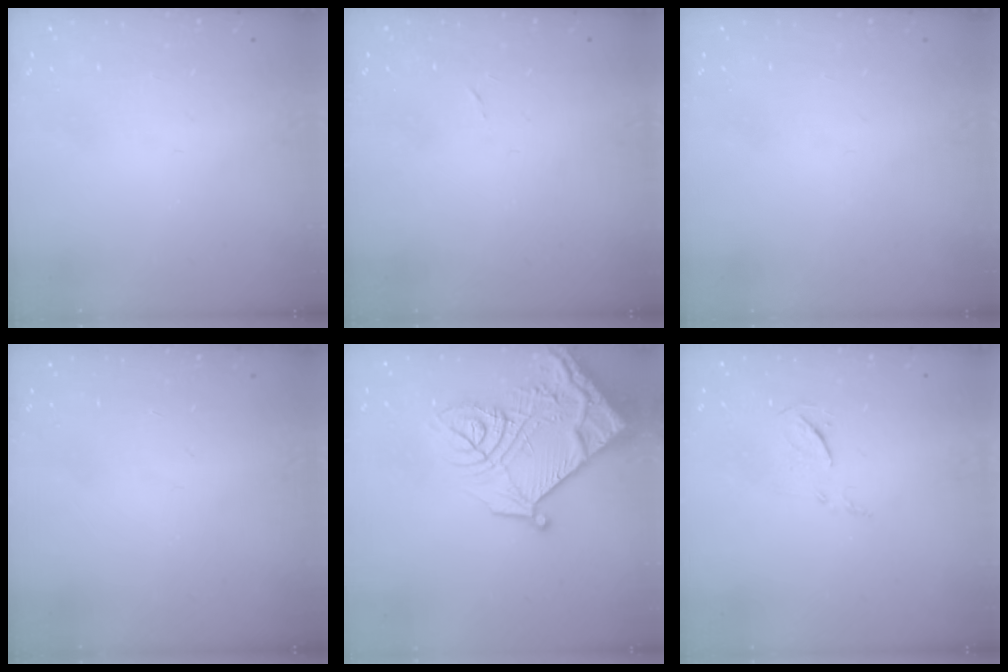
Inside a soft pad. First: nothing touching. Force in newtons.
{"total": 2.4, "press": 2.4, "slide": 0.4}
{"total": 0.0}
{"total": 0.0}
{"total": 22.5, "press": 22.3, "slide": 2.7}
{"total": 7.3, "press": 7.3, "slide": 0.5}